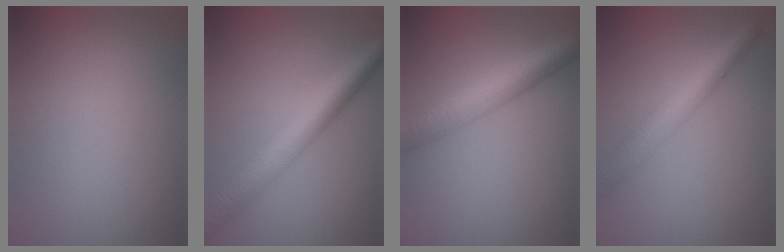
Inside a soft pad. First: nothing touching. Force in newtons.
{"total": 6.4, "press": 6.4, "slide": 0.2}
{"total": 6.3, "press": 6.3, "slide": 0.2}
{"total": 5.0, "press": 5.0, "slide": 0.2}